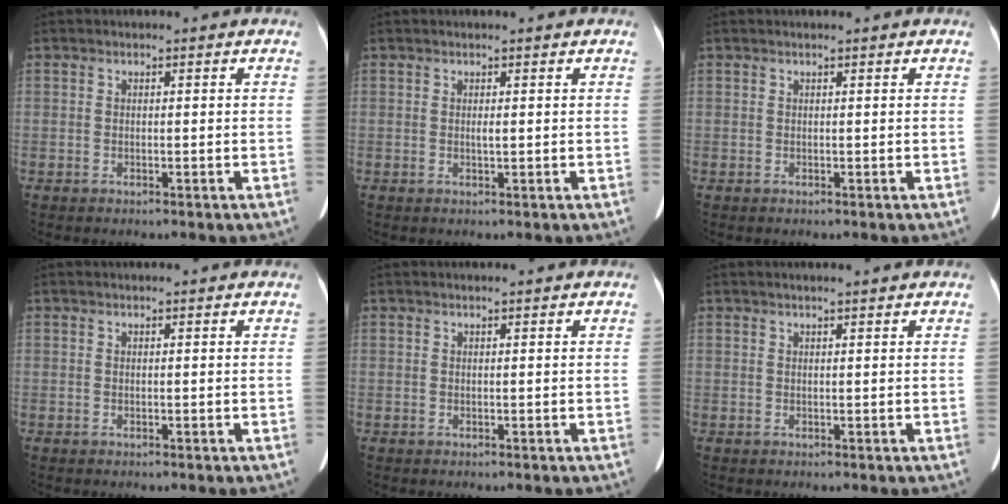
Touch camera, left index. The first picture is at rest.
{"total": 0.7, "force": [0.2, 0.0, 0.6], "torque": [-0.014, -0.001, 0.003]}
{"total": 0.9, "force": [0.8, 0.0, 0.4], "torque": [-0.008, 0.013, 0.012]}
{"total": 3.1, "force": [2.8, 0.4, 1.1], "torque": [-0.011, 0.028, 0.028]}
{"total": 1.9, "force": [1.7, -0.1, 0.8], "torque": [-0.011, 0.015, 0.022]}
{"total": 3.6, "force": [3.2, -0.1, 1.7], "torque": [-0.022, 0.016, 0.039]}